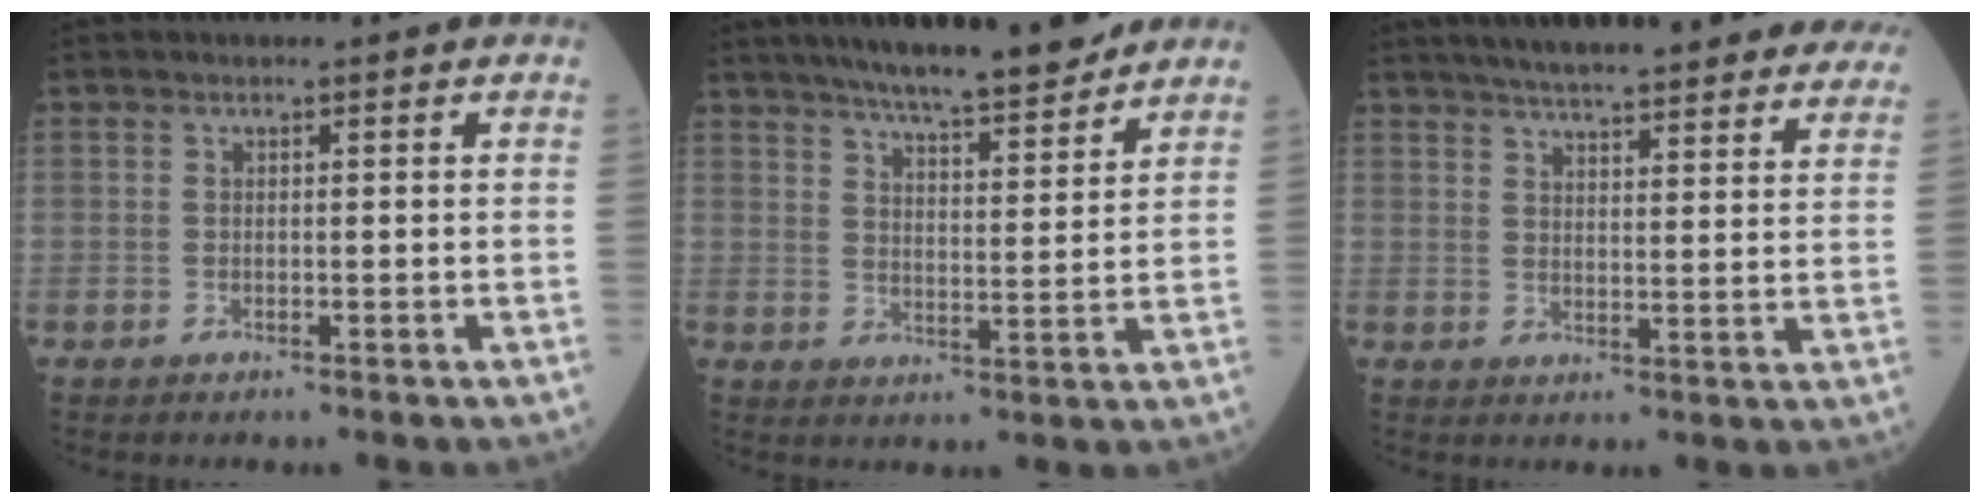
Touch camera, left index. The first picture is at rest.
{"total": 13.6, "force": [11.8, 1.3, 6.5], "torque": [-0.098, 0.001, 0.173]}
{"total": 26.4, "force": [23.4, 3.9, 11.6], "torque": [-0.173, -0.021, 0.283]}